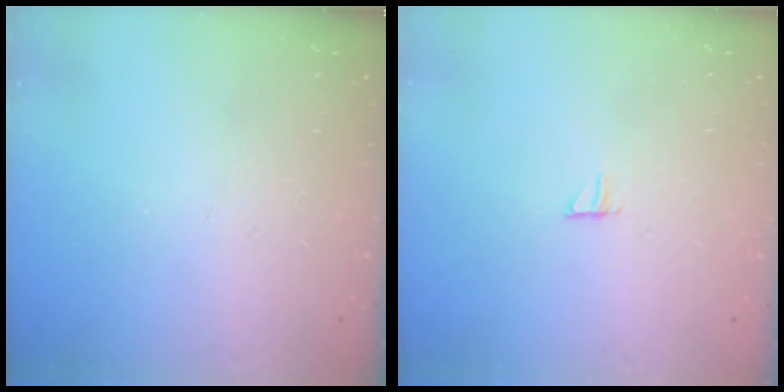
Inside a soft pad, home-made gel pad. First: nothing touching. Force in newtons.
{"total": 5.4, "press": 5.4, "slide": 0.5}